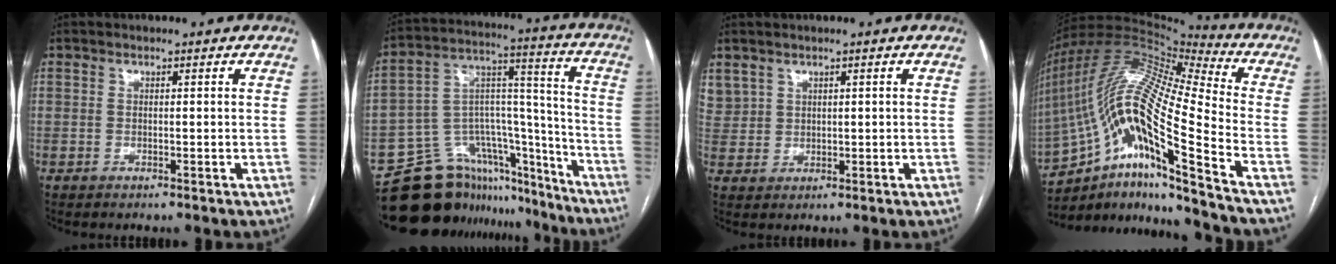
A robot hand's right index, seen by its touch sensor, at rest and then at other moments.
{"total": 21.4, "force": [-17.9, 9.8, 6.2], "torque": [-0.094, 0.078, -0.271]}
{"total": 4.0, "force": [2.4, 3.1, 0.7], "torque": [-0.017, 0.013, 0.058]}
{"total": 21.8, "force": [-12.4, 1.1, 17.9], "torque": [-0.372, 0.003, -0.228]}